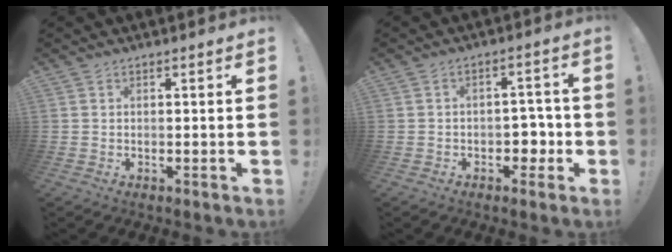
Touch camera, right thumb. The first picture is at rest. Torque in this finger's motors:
{"motor_torque": [0.50, 0.53, 0.22, -0.41, 0.02]}